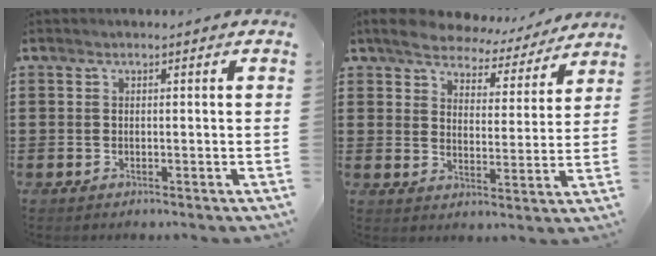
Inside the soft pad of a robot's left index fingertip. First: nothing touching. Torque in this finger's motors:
{"motor_torque": [1.03, -1.11, -0.01, -0.07]}